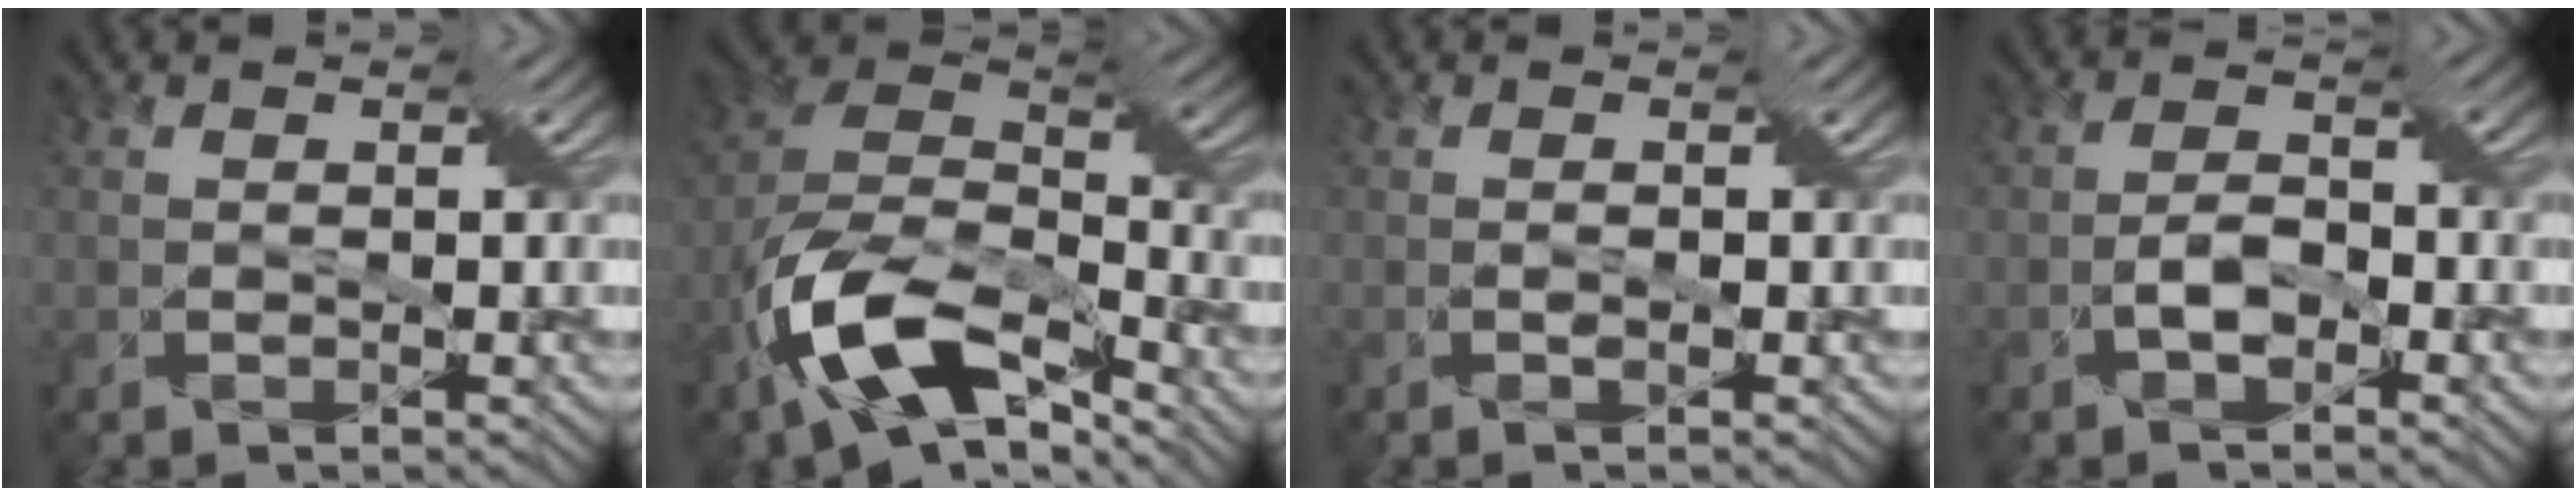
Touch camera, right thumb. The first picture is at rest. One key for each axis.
{"total": 14.4, "fx": -8.3, "fy": 6.3, "fz": 10.0, "tx": -0.233, "ty": -0.005, "tz": -0.161}
{"total": 1.0, "fx": -0.4, "fy": 0.0, "fz": 1.0, "tx": -0.024, "ty": -0.005, "tz": -0.006}
{"total": 3.0, "fx": -1.7, "fy": 1.1, "fz": 2.1, "tx": -0.046, "ty": 0.005, "tz": -0.034}